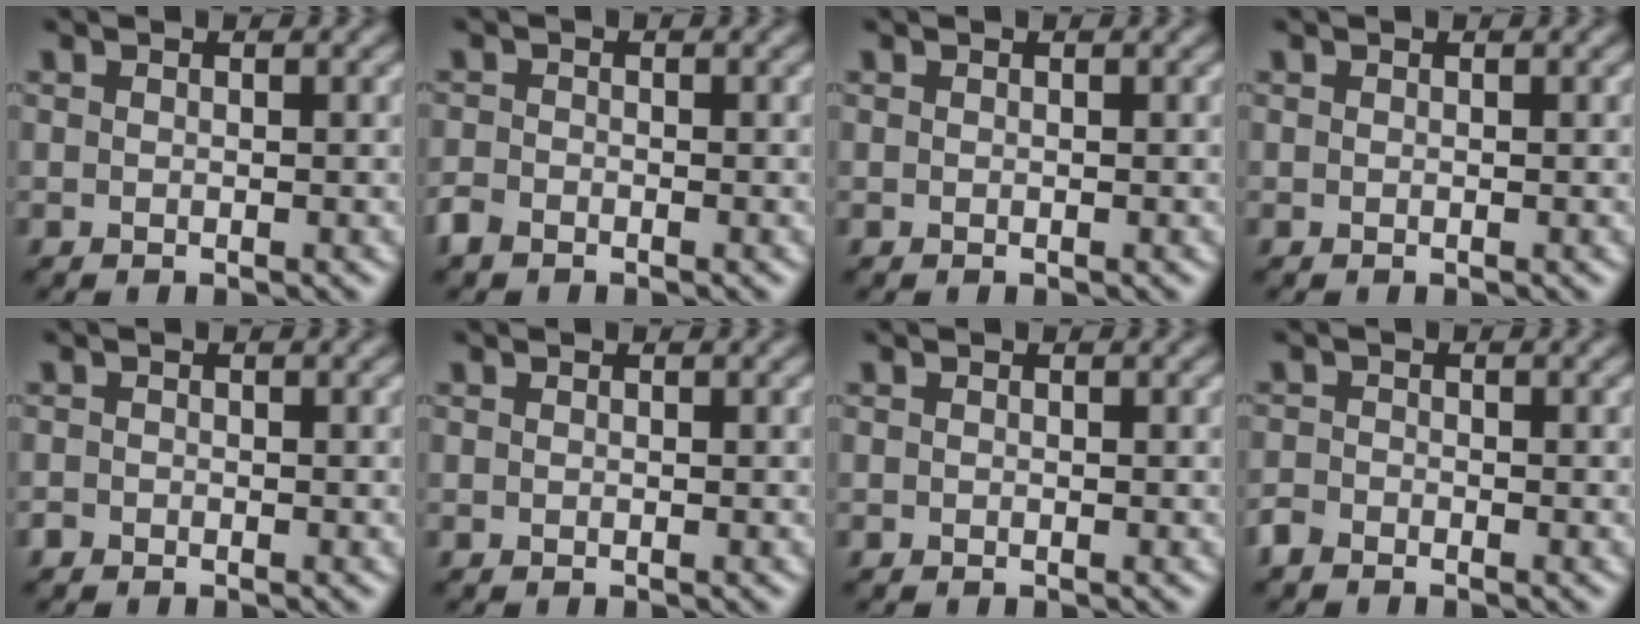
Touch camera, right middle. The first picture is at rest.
{"total": 1.5, "force": [-1.1, 0.8, 0.5], "torque": [-0.009, -0.001, -0.028]}
{"total": 0.0}
{"total": 0.0}
{"total": 0.5, "force": [-0.4, 0.3, 0.0], "torque": [0.002, -0.004, -0.008]}
{"total": 0.0}
{"total": 0.0}
{"total": 1.3, "force": [-1.1, 0.6, 0.3], "torque": [-0.003, 0.001, -0.027]}